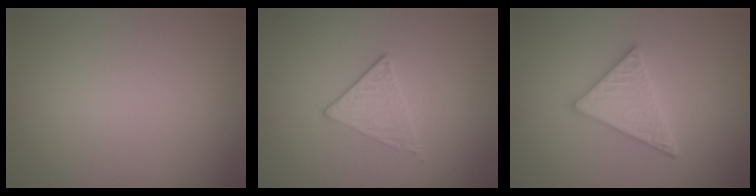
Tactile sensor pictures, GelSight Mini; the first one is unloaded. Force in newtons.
{"total": 1.7, "press": 1.4, "slide": 1.0}
{"total": 3.3, "press": 3.2, "slide": 0.6}